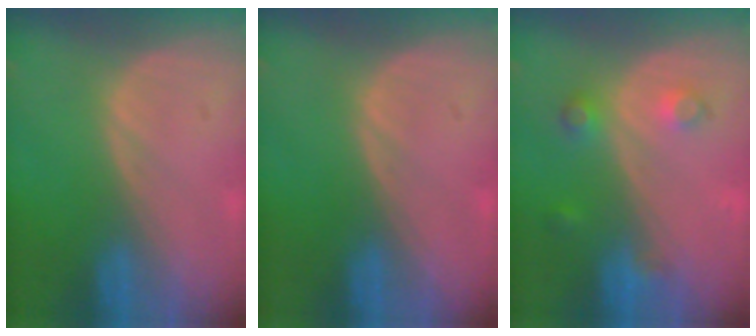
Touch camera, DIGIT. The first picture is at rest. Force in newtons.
{"total": 0.0}
{"total": 3.5, "press": 3.2, "slide": 1.3}